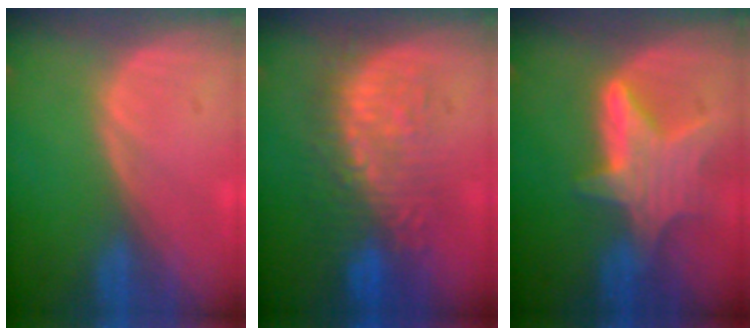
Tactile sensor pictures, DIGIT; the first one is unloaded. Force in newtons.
{"total": 9.6, "press": 9.1, "slide": 3.0}
{"total": 7.0, "press": 6.7, "slide": 2.0}